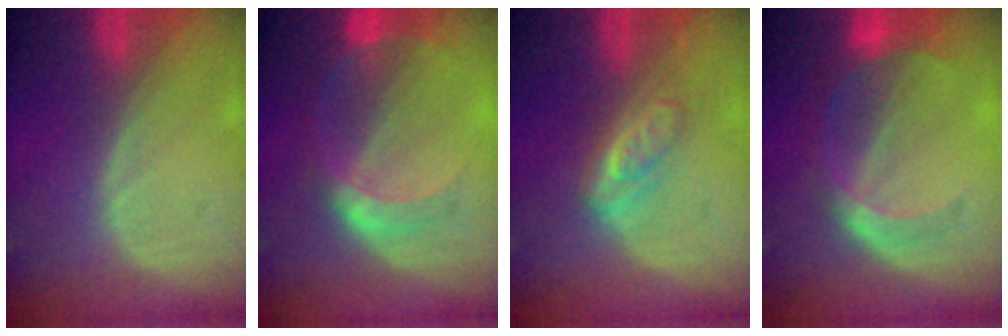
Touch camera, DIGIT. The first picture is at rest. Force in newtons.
{"total": 5.5, "press": 5.5, "slide": 0.1}
{"total": 4.8, "press": 4.2, "slide": 2.3}
{"total": 5.6, "press": 5.3, "slide": 1.9}